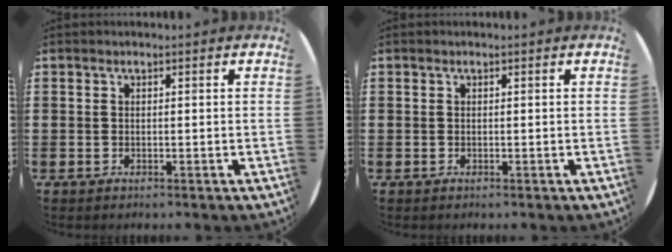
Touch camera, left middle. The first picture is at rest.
{"total": 0.0}